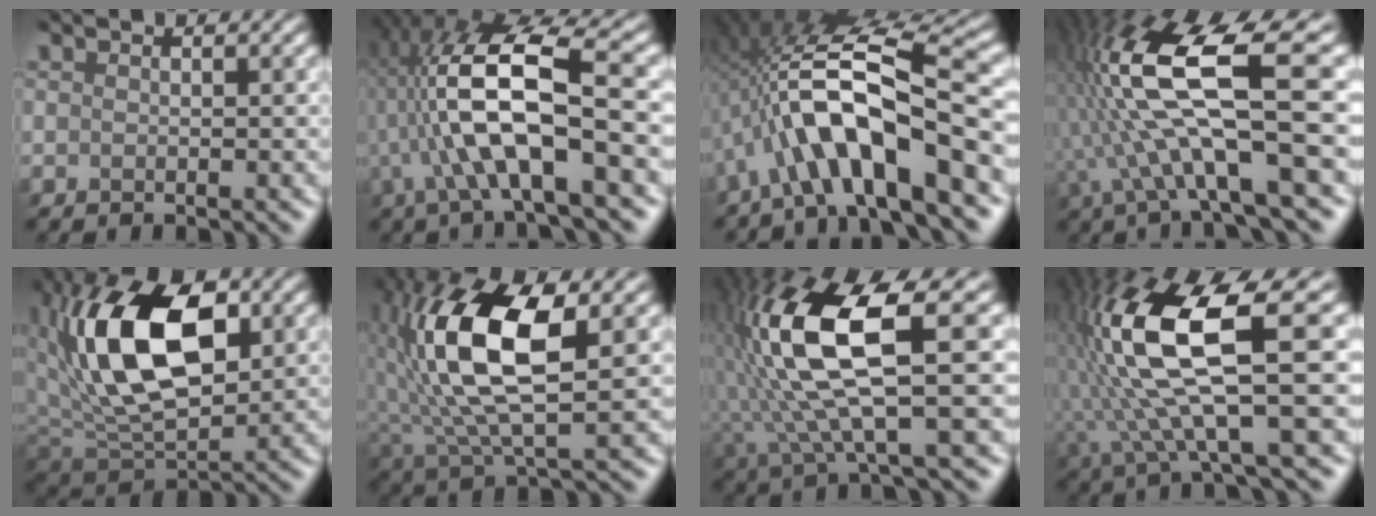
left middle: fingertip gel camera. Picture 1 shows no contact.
{"total": 9.8, "force": [-0.3, 2.5, 9.5], "torque": [-0.182, 0.023, -0.006]}
{"total": 11.0, "force": [-3.1, 2.8, 10.2], "torque": [-0.178, 0.033, -0.054]}
{"total": 12.1, "force": [0.9, 3.0, 11.7], "torque": [-0.233, 0.024, 0.015]}
{"total": 12.1, "force": [3.4, 6.8, 9.5], "torque": [-0.170, 0.018, 0.058]}
{"total": 10.4, "force": [2.3, 3.7, 9.4], "torque": [-0.195, 0.014, 0.044]}
{"total": 10.4, "force": [1.6, 2.5, 10.0], "torque": [-0.219, 0.012, 0.037]}
{"total": 11.1, "force": [1.2, 2.5, 10.7], "torque": [-0.227, 0.017, 0.027]}